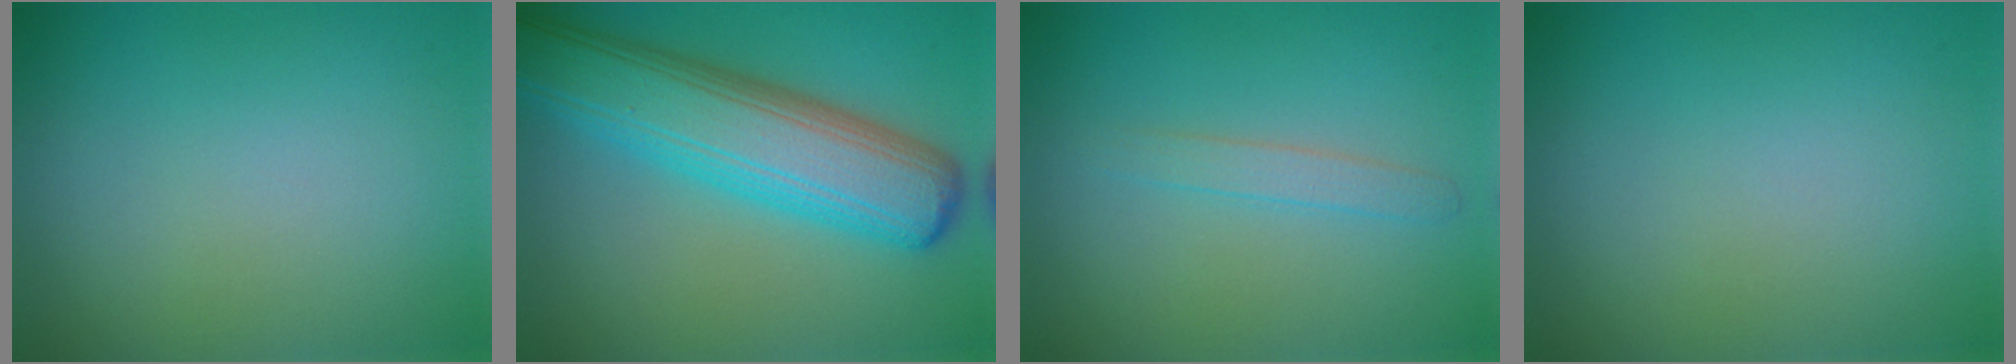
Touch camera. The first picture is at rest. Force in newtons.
{"total": 9.7, "press": 9.7, "slide": 0.2}
{"total": 1.5, "press": 1.4, "slide": 0.1}
{"total": 0.0}